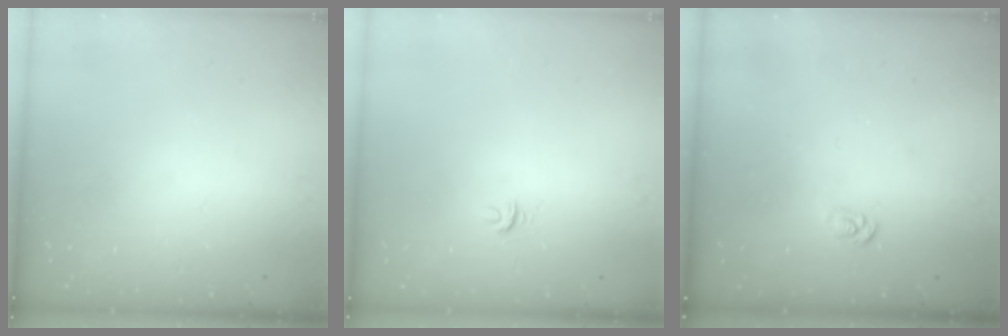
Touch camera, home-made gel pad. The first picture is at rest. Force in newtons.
{"total": 4.0, "press": 3.9, "slide": 0.4}
{"total": 2.6, "press": 2.6, "slide": 0.4}